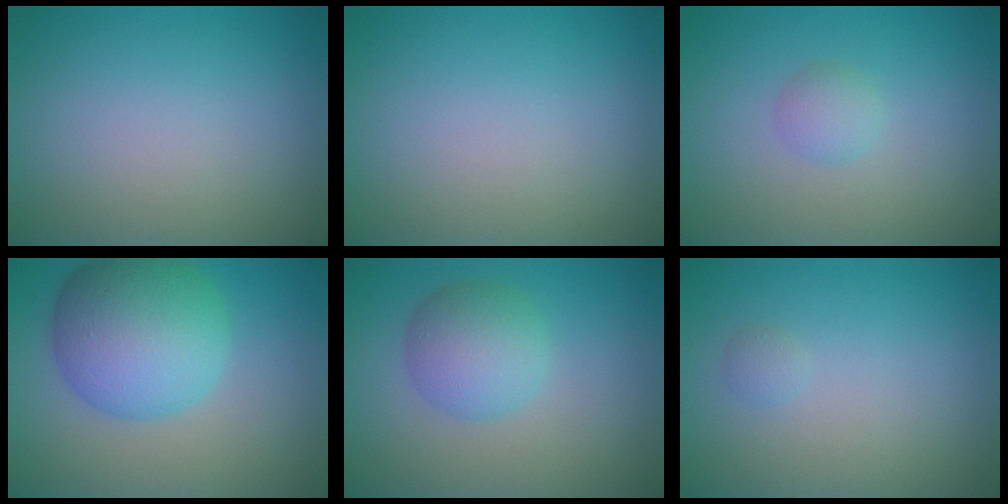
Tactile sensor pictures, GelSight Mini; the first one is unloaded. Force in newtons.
{"total": 0.0}
{"total": 1.4, "press": 1.4, "slide": 0.0}
{"total": 9.0, "press": 9.0, "slide": 0.2}
{"total": 4.0, "press": 4.0, "slide": 0.1}
{"total": 0.6, "press": 0.6, "slide": 0.0}